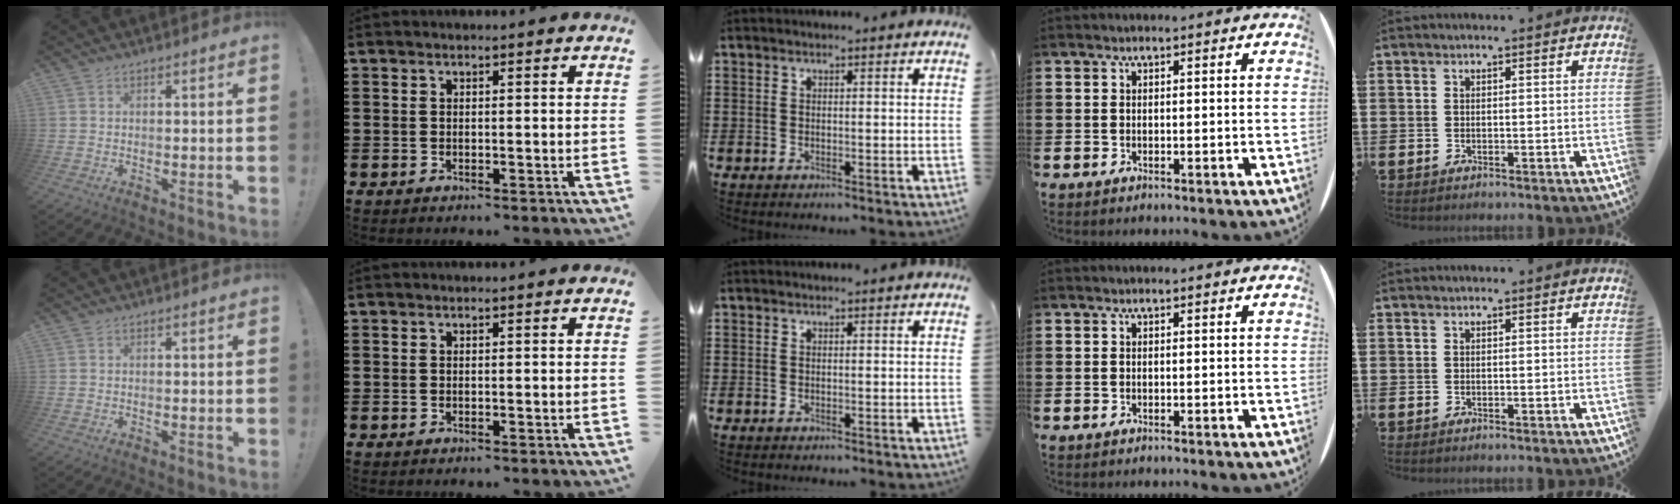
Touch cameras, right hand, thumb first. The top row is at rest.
{}